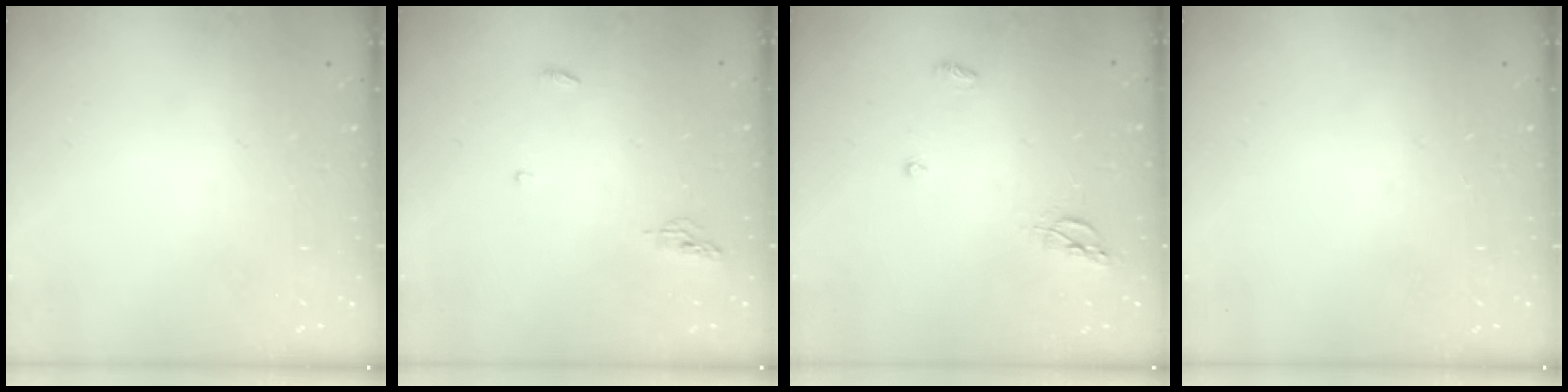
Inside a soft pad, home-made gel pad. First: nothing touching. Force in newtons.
{"total": 7.8, "press": 4.6, "slide": 6.3}
{"total": 6.5, "press": 6.5, "slide": 0.1}
{"total": 0.0}